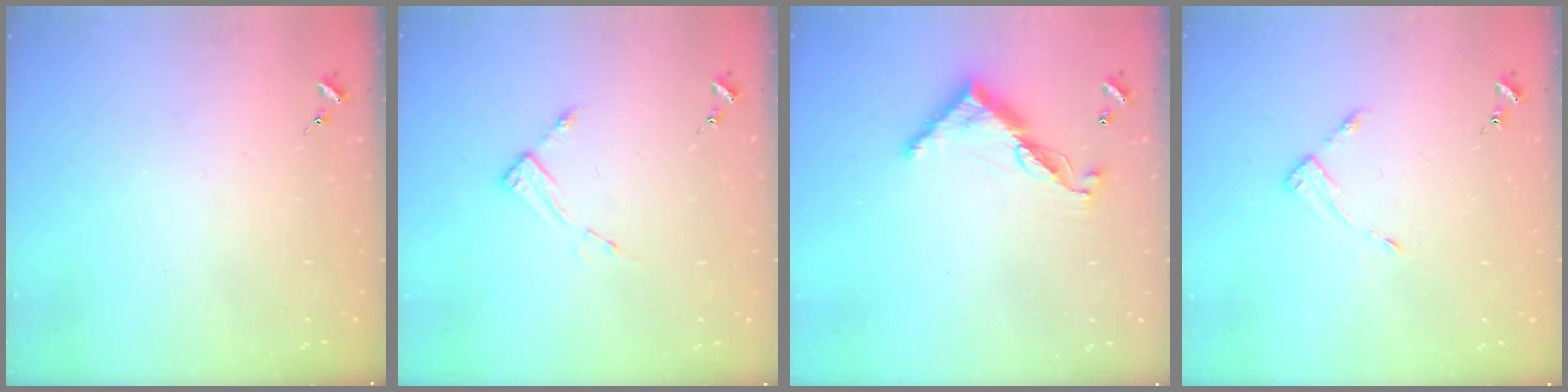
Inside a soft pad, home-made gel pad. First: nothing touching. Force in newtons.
{"total": 4.4, "press": 4.3, "slide": 0.5}
{"total": 11.0, "press": 11.0, "slide": 0.4}
{"total": 4.1, "press": 4.1, "slide": 0.4}